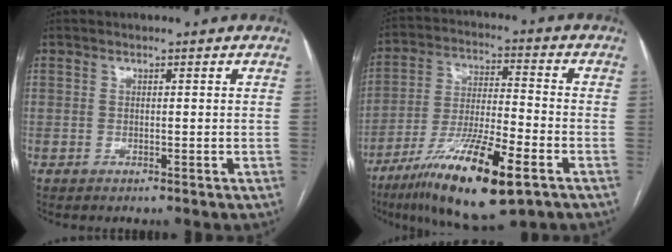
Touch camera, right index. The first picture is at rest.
{"total": 17.4, "force": [-9.6, 2.8, 14.3], "torque": [-0.268, -0.033, -0.163]}